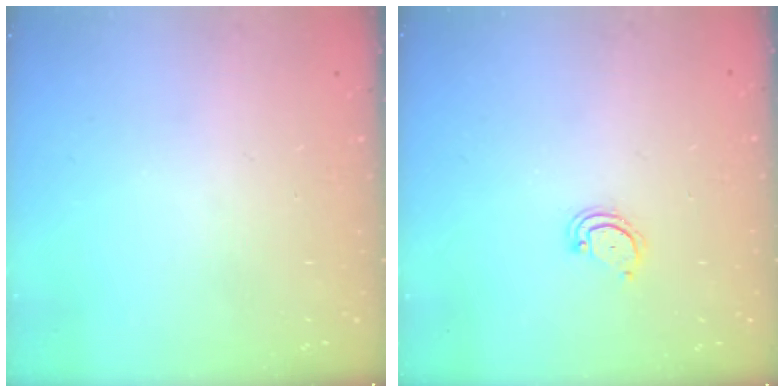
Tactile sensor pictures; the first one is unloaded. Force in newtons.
{"total": 2.5, "press": 2.5, "slide": 0.2}